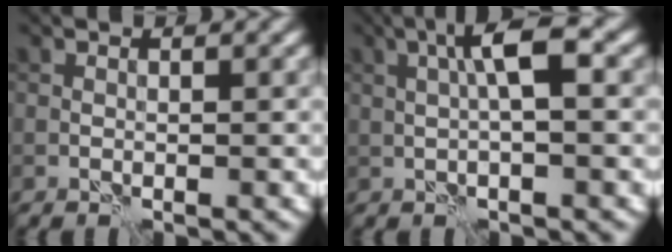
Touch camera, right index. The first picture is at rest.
{"total": 4.4, "force": [1.0, 0.8, 4.3], "torque": [-0.077, 0.012, 0.014]}